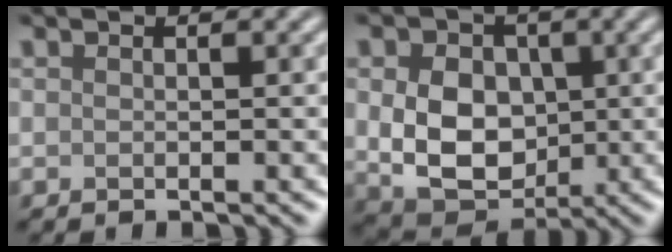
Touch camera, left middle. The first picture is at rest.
{"total": 8.2, "force": [0.4, 6.2, 5.3], "torque": [-0.095, -0.013, 0.010]}